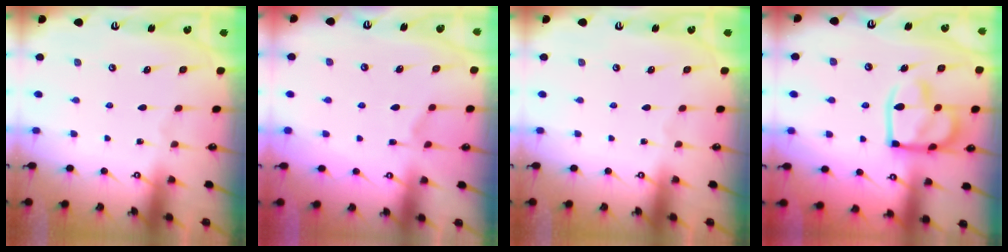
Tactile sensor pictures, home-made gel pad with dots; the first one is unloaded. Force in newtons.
{"total": 1.6, "press": 0.9, "slide": 1.4}
{"total": 0.0}
{"total": 15.7, "press": 15.6, "slide": 1.7}